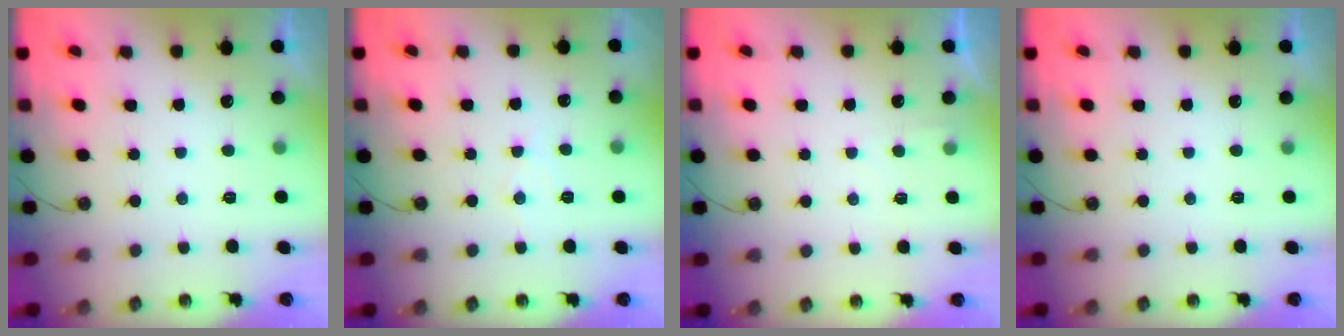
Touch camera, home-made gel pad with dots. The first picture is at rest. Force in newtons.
{"total": 6.6, "press": 6.6, "slide": 0.5}
{"total": 2.8, "press": 2.7, "slide": 0.4}
{"total": 0.0}